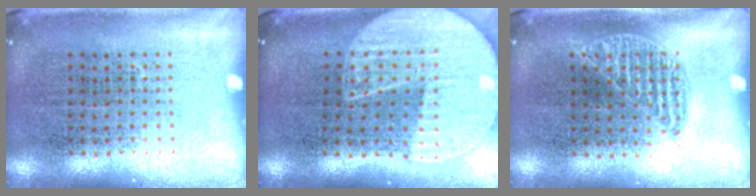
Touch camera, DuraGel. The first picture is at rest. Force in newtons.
{"total": 2.3, "press": 2.0, "slide": 1.1}
{"total": 0.8, "press": 0.8, "slide": 0.4}